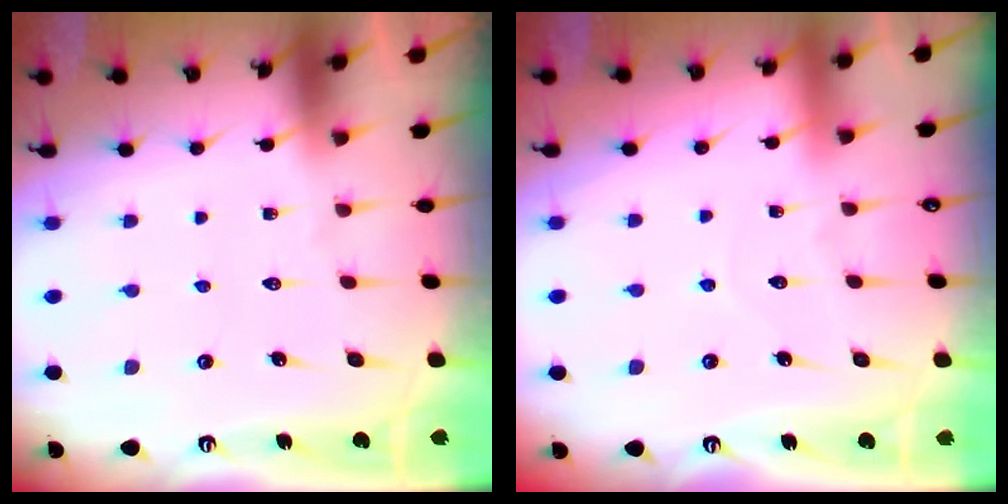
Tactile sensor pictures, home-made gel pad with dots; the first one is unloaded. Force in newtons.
{"total": 2.9, "press": 2.9, "slide": 0.3}